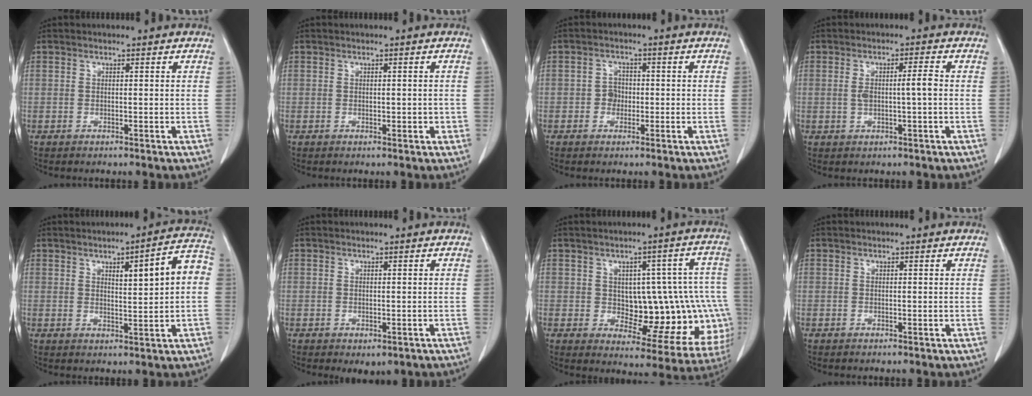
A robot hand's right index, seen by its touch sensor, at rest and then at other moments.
{"total": 1.2, "force": [0.0, 0.9, 0.9], "torque": [-0.007, 0.006, 0.006]}
{"total": 2.3, "force": [-0.5, 2.0, 1.0], "torque": [-0.007, 0.010, -0.007]}
{"total": 3.7, "force": [0.1, 0.4, 3.6], "torque": [-0.067, 0.012, 0.008]}
{"total": 8.1, "force": [1.3, 1.0, 7.9], "torque": [-0.108, 0.021, 0.019]}
{"total": 2.3, "force": [-1.2, 1.6, 1.2], "torque": [-0.007, 0.000, -0.005]}
{"total": 15.7, "force": [-0.8, 7.3, 13.8], "torque": [-0.128, 0.037, 0.012]}
{"total": 0.0}